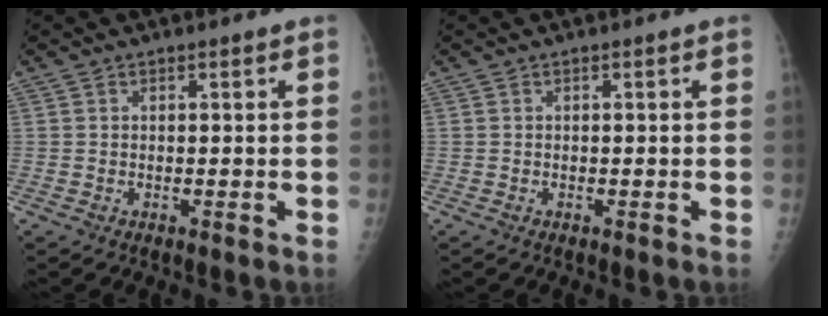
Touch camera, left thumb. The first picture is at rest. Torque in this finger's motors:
{"motor_torque": [0.04, -0.03, -0.03, -0.03, 0.00]}